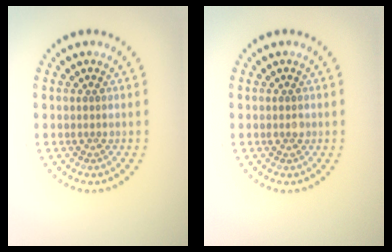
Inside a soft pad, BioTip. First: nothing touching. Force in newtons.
{"total": 0.8, "press": 0.8, "slide": 0.1}